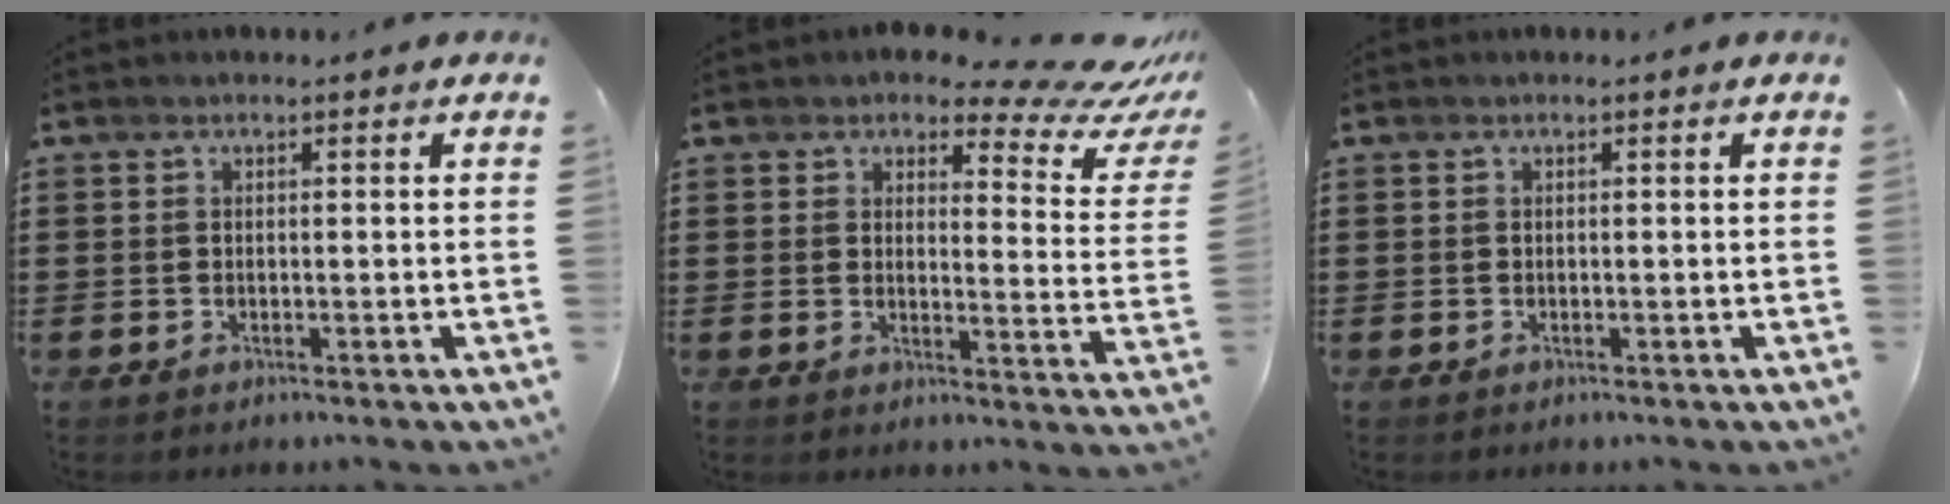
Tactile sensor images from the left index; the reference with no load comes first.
{"total": 6.8, "force": [5.6, 1.3, 3.6], "torque": [-0.059, -0.035, 0.092]}
{"total": 0.0}